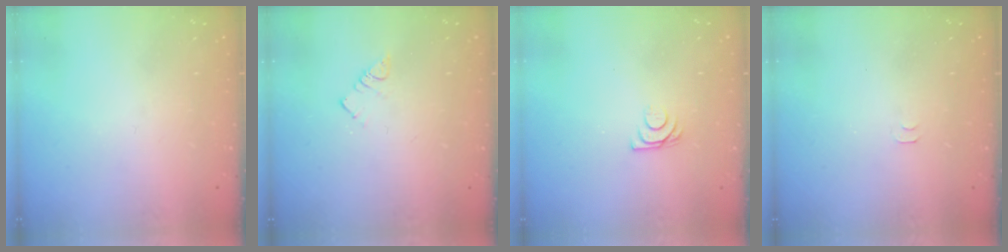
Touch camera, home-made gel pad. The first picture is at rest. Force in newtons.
{"total": 3.6, "press": 3.6, "slide": 0.2}
{"total": 6.1, "press": 6.0, "slide": 0.8}
{"total": 4.0, "press": 4.0, "slide": 0.6}